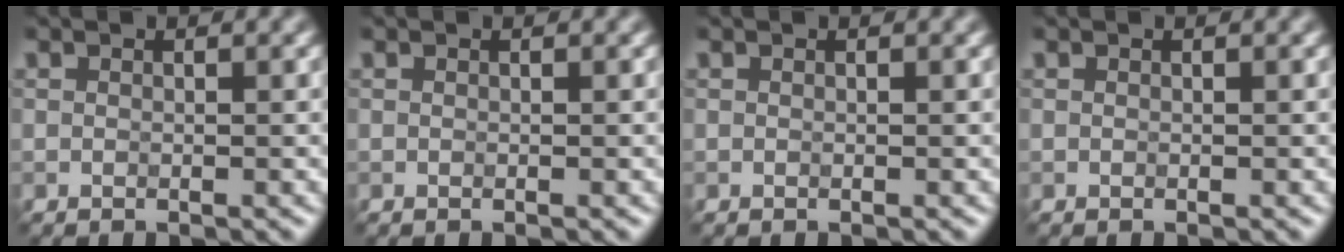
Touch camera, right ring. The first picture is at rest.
{"total": 0.0}
{"total": 0.0}
{"total": 0.0}